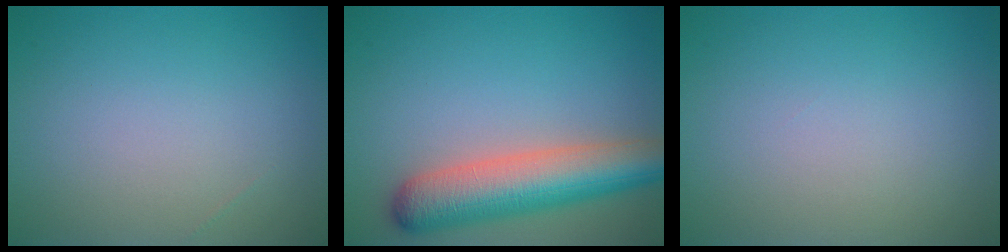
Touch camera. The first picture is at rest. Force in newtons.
{"total": 7.4, "press": 7.4, "slide": 0.5}
{"total": 0.0}